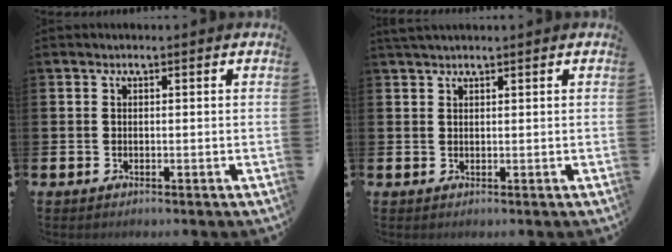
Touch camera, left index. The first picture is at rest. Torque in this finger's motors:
{"motor_torque": [-0.02, -0.11, 0.31, 0.08]}